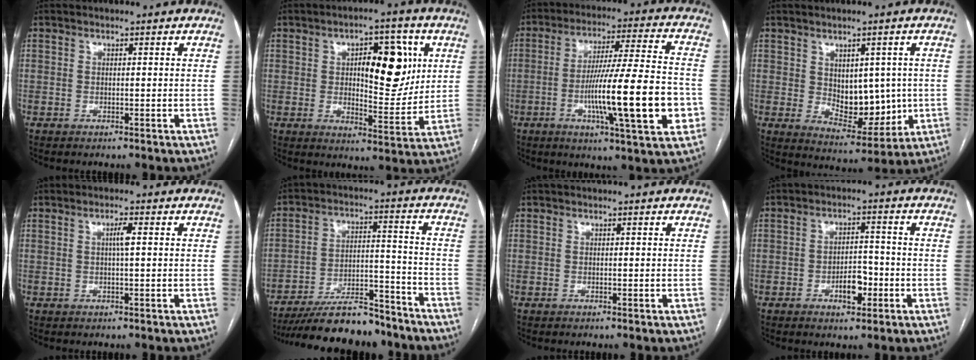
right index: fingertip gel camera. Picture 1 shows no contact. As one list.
[{"total": 11.7, "force": [3.2, 4.6, 10.3], "torque": [-0.140, 0.014, 0.052]}, {"total": 18.5, "force": [-4.4, 1.1, 17.9], "torque": [-0.274, -0.002, -0.066]}, {"total": 9.3, "force": [0.4, 5.4, 7.5], "torque": [-0.103, -0.002, 0.027]}, {"total": 2.0, "force": [0.4, -0.1, 2.0], "torque": [-0.037, 0.001, 0.005]}, {"total": 16.1, "force": [-14.2, 3.4, 6.8], "torque": [-0.117, 0.016, -0.230]}, {"total": 0.0}, {"total": 4.7, "force": [-1.9, 2.3, 3.7], "torque": [-0.054, 0.006, -0.026]}]